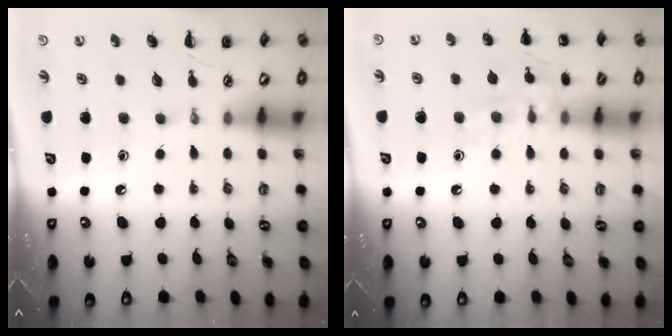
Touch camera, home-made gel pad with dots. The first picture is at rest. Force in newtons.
{"total": 10.5, "press": 10.4, "slide": 1.0}